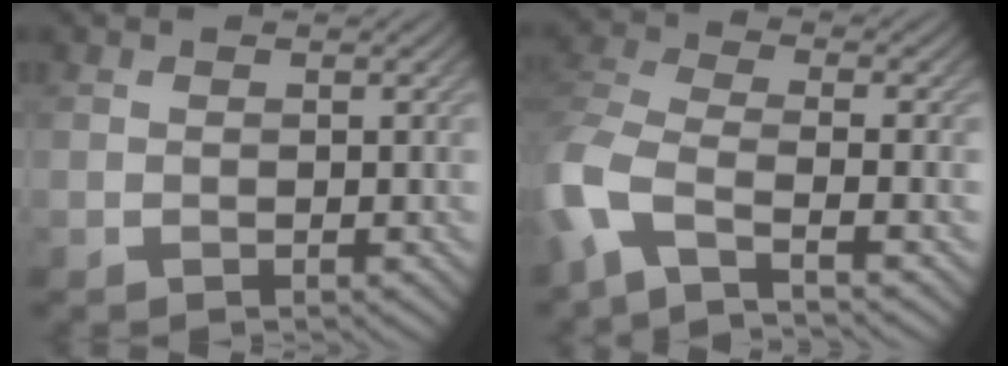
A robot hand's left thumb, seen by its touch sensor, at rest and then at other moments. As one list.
[{"total": 7.8, "force": [-4.4, 2.6, 5.9], "torque": [-0.142, -0.008, -0.107]}]